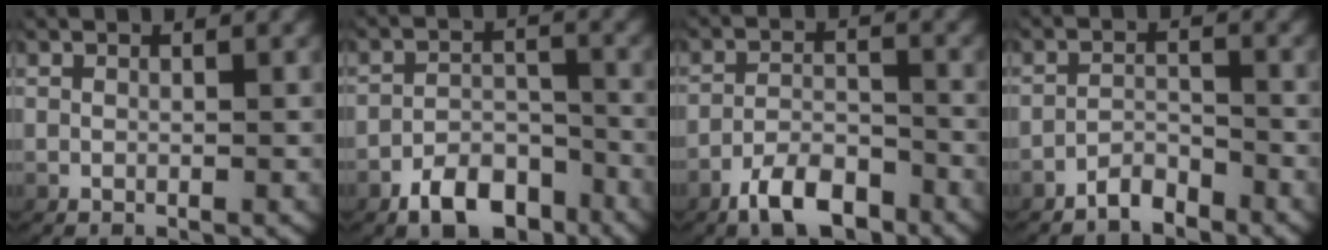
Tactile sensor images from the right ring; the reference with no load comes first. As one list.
[{"total": 5.4, "force": [-4.2, 2.8, 1.9], "torque": [-0.017, -0.006, -0.075]}, {"total": 5.2, "force": [-4.1, 2.2, 2.4], "torque": [-0.033, -0.007, -0.071]}, {"total": 2.9, "force": [-2.7, 1.0, 0.5], "torque": [-0.006, -0.004, -0.052]}]